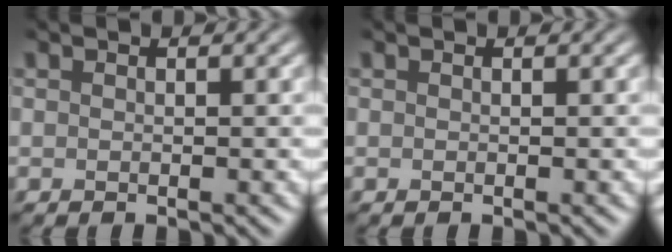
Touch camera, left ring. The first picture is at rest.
{"total": 0.0}